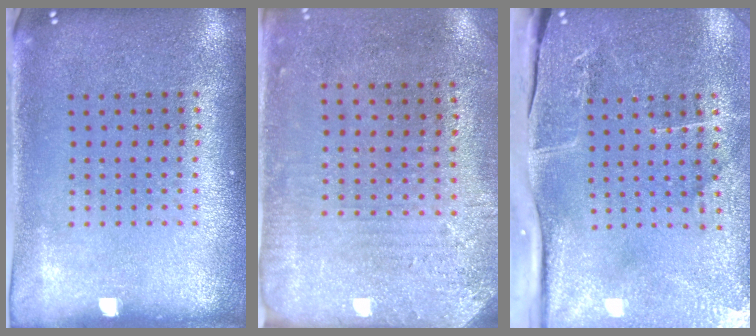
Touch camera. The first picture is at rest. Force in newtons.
{"total": 2.8, "press": 2.3, "slide": 1.7}
{"total": 4.6, "press": 4.0, "slide": 2.4}